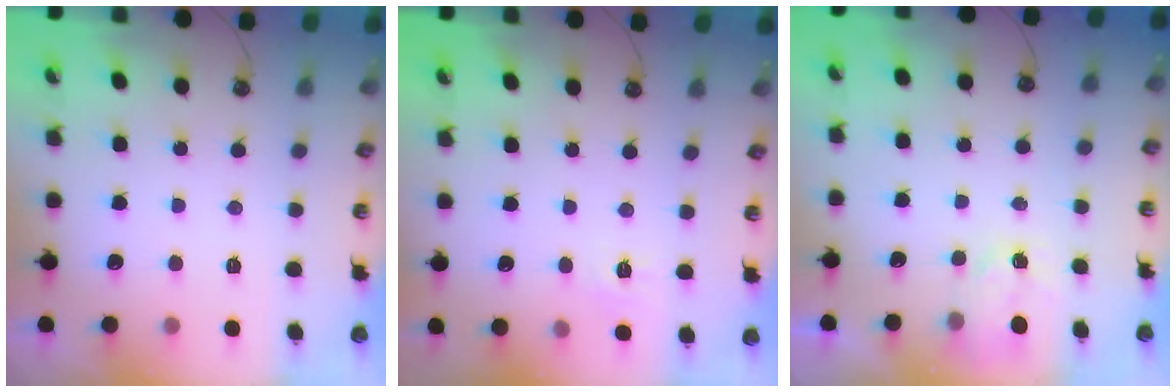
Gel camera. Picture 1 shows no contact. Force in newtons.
{"total": 3.6, "press": 3.6, "slide": 0.5}
{"total": 2.2, "press": 2.2, "slide": 0.2}